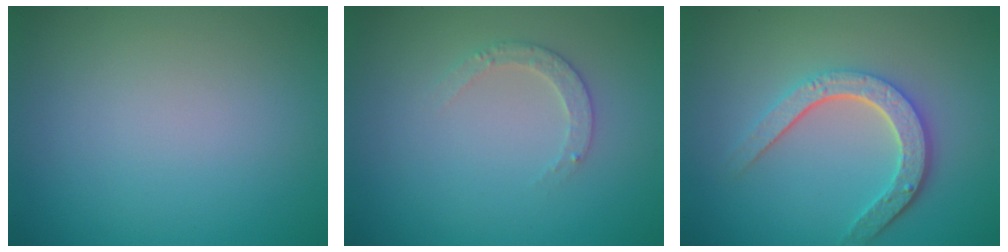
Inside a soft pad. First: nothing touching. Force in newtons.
{"total": 1.8, "press": 1.8, "slide": 0.4}
{"total": 4.6, "press": 3.5, "slide": 3.0}